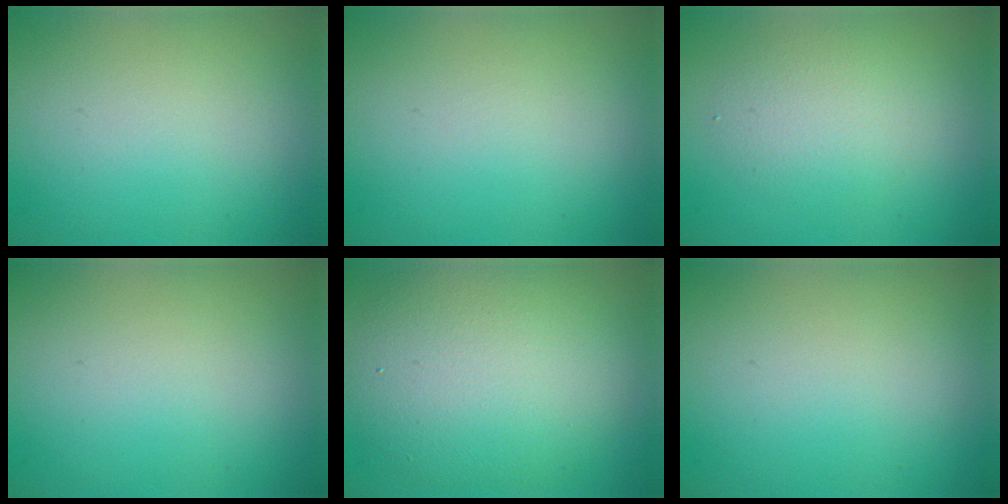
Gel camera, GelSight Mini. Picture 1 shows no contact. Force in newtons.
{"total": 0.0}
{"total": 2.9, "press": 2.9, "slide": 0.3}
{"total": 0.0}
{"total": 8.2, "press": 8.2, "slide": 0.5}
{"total": 0.0}